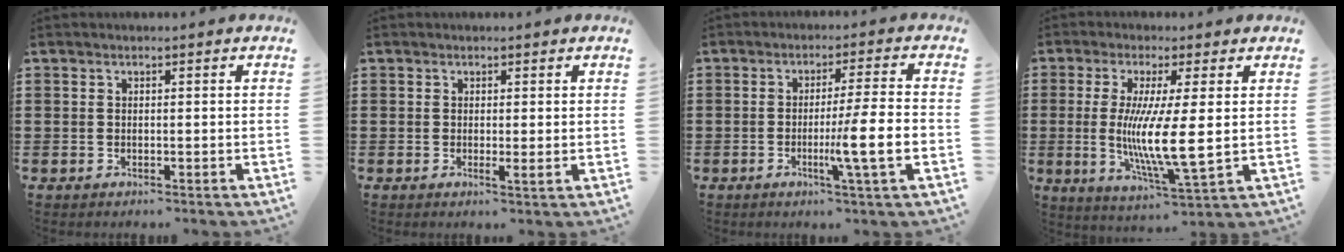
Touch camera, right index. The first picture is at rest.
{"total": 1.3, "force": [0.0, 0.1, 1.3], "torque": [-0.025, -0.005, 0.002]}
{"total": 7.8, "force": [-2.0, -0.7, 7.5], "torque": [-0.125, -0.014, -0.037]}
{"total": 9.5, "force": [0.4, 0.9, 9.5], "torque": [-0.197, -0.017, 0.003]}